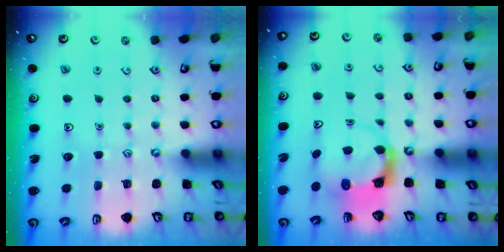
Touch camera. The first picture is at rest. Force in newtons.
{"total": 3.7, "press": 3.6, "slide": 0.5}